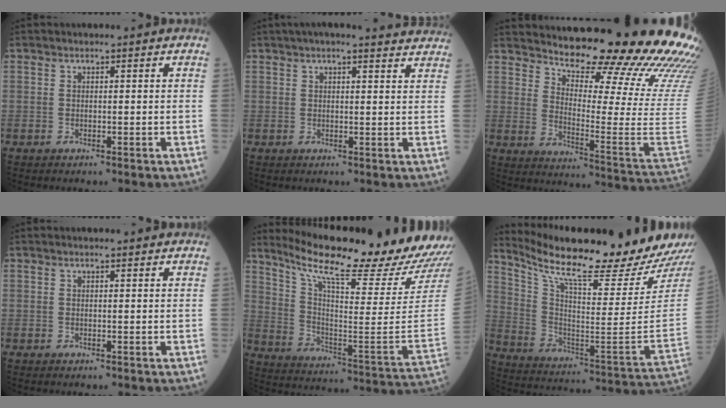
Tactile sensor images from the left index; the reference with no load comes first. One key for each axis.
{"total": 11.8, "fx": 10.6, "fy": 1.2, "fz": 5.0, "tx": -0.061, "ty": 0.027, "tz": 0.116}
{"total": 28.5, "fx": 24.8, "fy": 1.4, "fz": 14.2, "tx": -0.194, "ty": -0.127, "tz": 0.307}
{"total": 1.8, "fx": 1.7, "fy": 0.2, "fz": 0.7, "tx": -0.011, "ty": 0.013, "tz": 0.020}
{"total": 25.4, "fx": 23.0, "fy": -0.5, "fz": 10.9, "tx": -0.193, "ty": -0.096, "tz": 0.330}
{"total": 23.4, "fx": 21.0, "fy": -0.6, "fz": 10.2, "tx": -0.189, "ty": -0.089, "tz": 0.319}